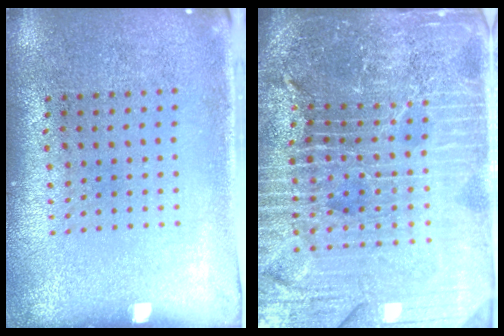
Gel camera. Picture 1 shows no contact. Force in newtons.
{"total": 6.2, "press": 5.5, "slide": 2.9}